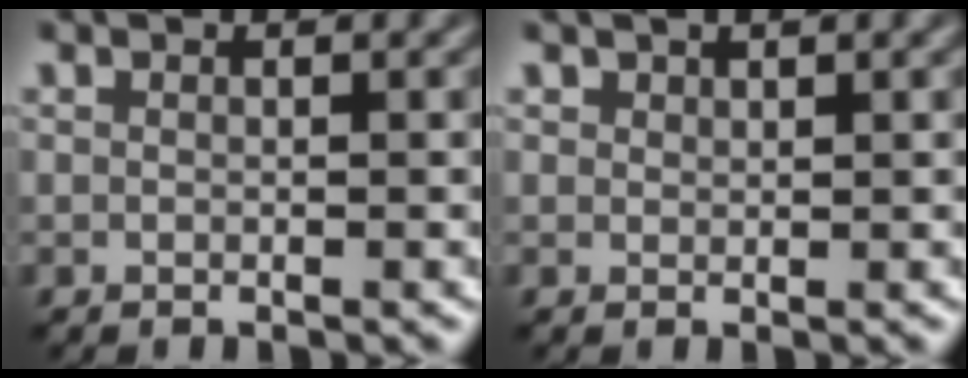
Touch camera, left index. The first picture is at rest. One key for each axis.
{"total": 0.8, "fx": 0.7, "fy": 0.3, "fz": 0.2, "tx": -0.003, "ty": -0.001, "tz": 0.014}